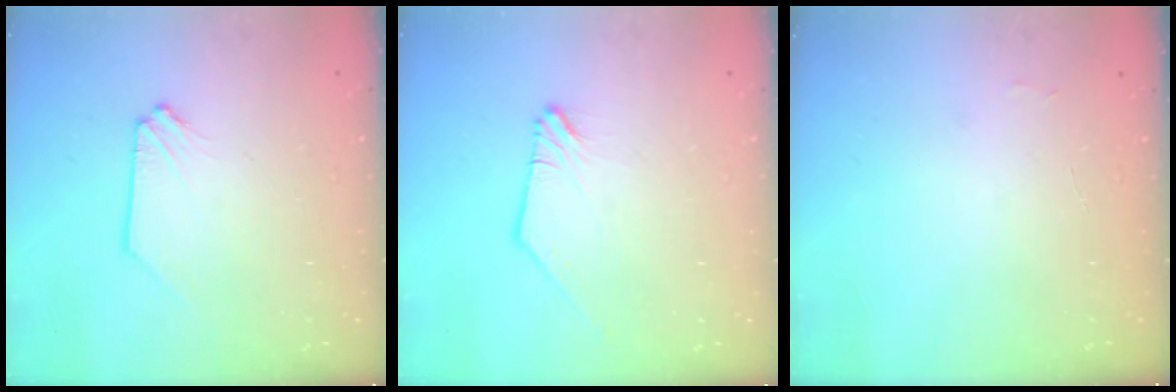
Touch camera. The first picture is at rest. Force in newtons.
{"total": 0.0}
{"total": 3.8, "press": 3.8, "slide": 0.4}